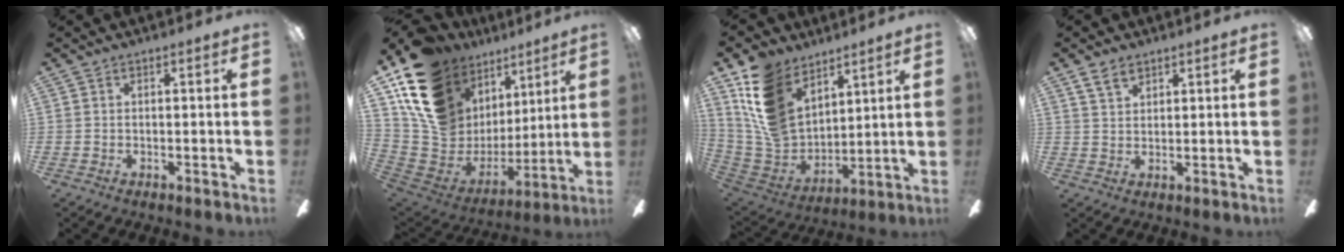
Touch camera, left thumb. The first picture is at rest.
{"total": 18.7, "force": [11.6, 12.5, 7.6], "torque": [-0.162, -0.069, 0.235]}
{"total": 16.2, "force": [9.6, 10.5, 7.9], "torque": [-0.210, -0.051, 0.186]}
{"total": 4.5, "force": [3.1, 2.4, 2.1], "torque": [-0.041, -0.004, 0.058]}